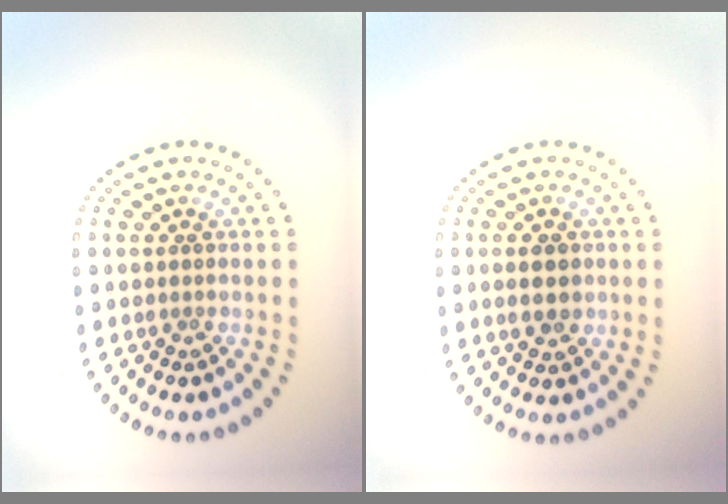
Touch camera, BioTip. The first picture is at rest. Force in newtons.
{"total": 2.2, "press": 2.1, "slide": 0.1}